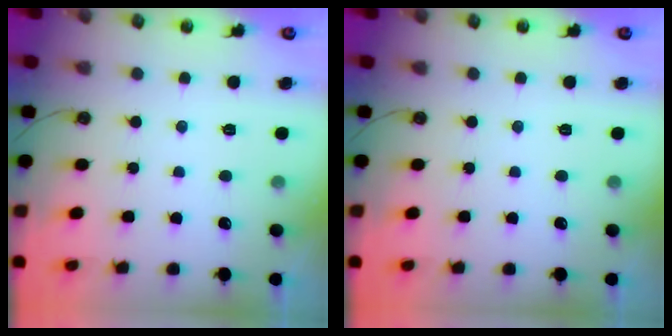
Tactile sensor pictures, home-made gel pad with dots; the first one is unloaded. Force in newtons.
{"total": 0.0}